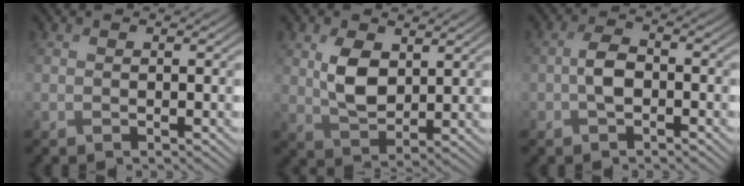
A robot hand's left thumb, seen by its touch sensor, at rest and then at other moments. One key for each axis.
{"total": 5.6, "fx": 1.7, "fy": 3.4, "fz": 4.2, "tx": -0.092, "ty": -0.006, "tz": 0.038}
{"total": 3.3, "fx": -1.0, "fy": 1.9, "fz": 2.5, "tx": -0.048, "ty": 0.007, "tz": -0.025}